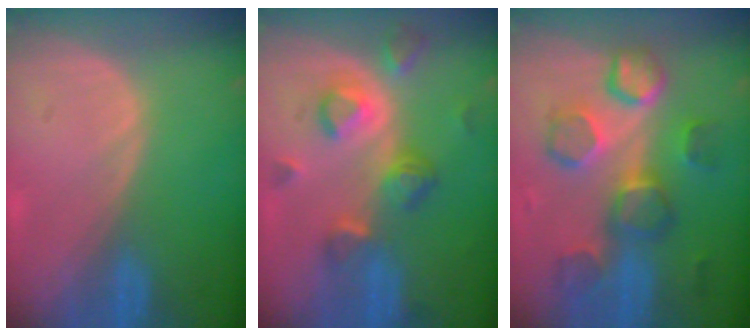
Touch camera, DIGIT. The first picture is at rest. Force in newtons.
{"total": 8.0, "press": 7.1, "slide": 3.7}
{"total": 9.0, "press": 9.0, "slide": 0.3}